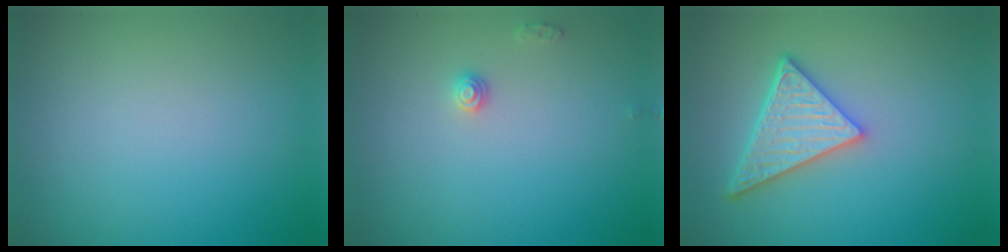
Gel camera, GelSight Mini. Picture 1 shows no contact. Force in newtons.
{"total": 1.0, "press": 1.0, "slide": 0.1}
{"total": 4.7, "press": 4.2, "slide": 2.2}